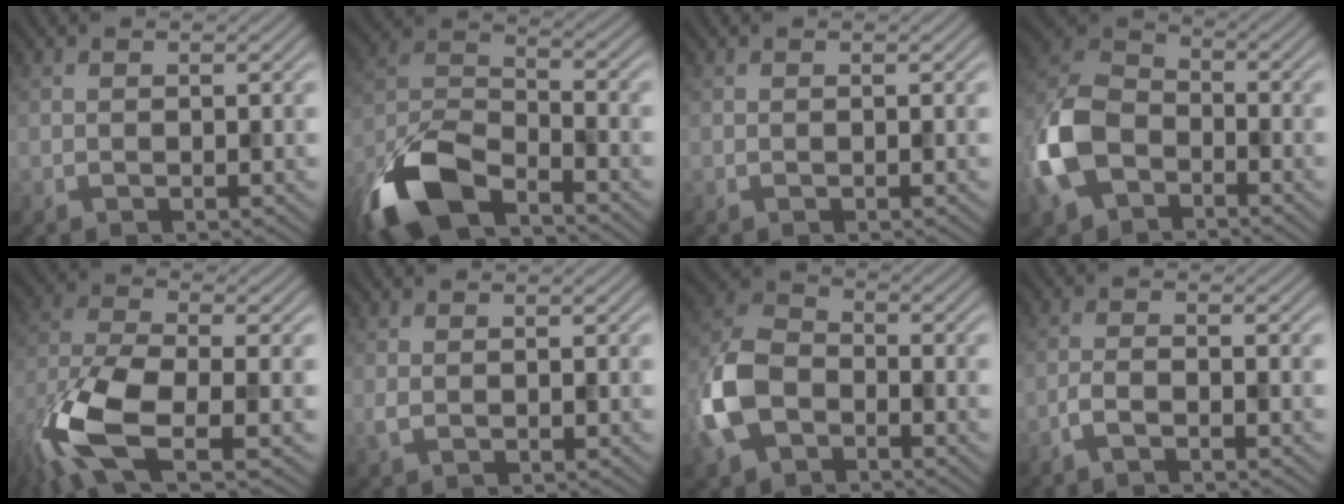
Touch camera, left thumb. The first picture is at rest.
{"total": 13.0, "force": [-8.8, 5.2, 8.2], "torque": [-0.180, -0.013, -0.191]}
{"total": 0.0}
{"total": 10.8, "force": [-4.5, 7.2, 6.8], "torque": [-0.171, -0.006, -0.110]}
{"total": 11.7, "force": [-5.1, 4.8, 9.4], "torque": [-0.210, -0.018, -0.111]}
{"total": 0.8, "force": [0.2, 0.4, 0.7], "torque": [-0.020, 0.000, 0.004]}
{"total": 9.1, "force": [-3.6, 6.0, 5.8], "torque": [-0.145, 0.000, -0.090]}
{"total": 2.0, "force": [-1.5, 0.4, 1.4], "torque": [-0.028, 0.003, -0.036]}